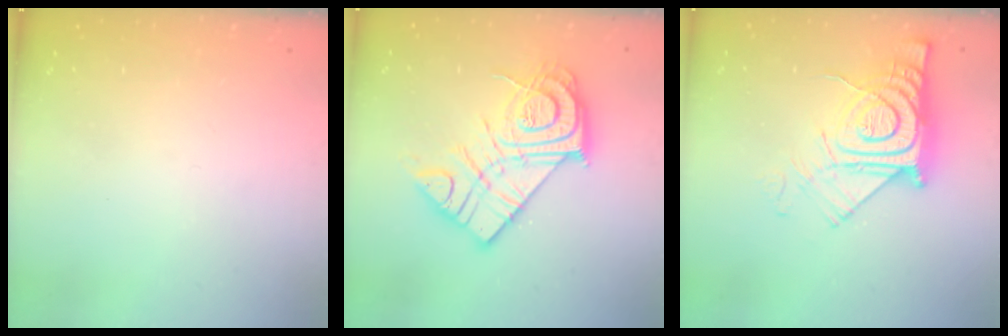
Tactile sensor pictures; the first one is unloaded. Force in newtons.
{"total": 19.5, "press": 19.4, "slide": 1.8}
{"total": 13.7, "press": 13.7, "slide": 1.4}